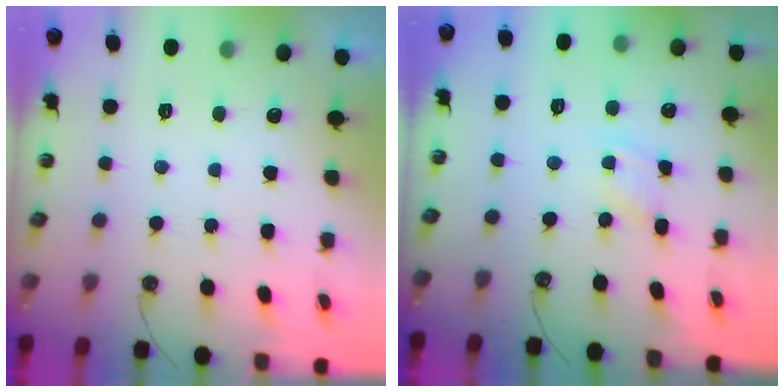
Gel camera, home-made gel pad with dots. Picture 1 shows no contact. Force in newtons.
{"total": 2.3, "press": 2.3, "slide": 0.4}